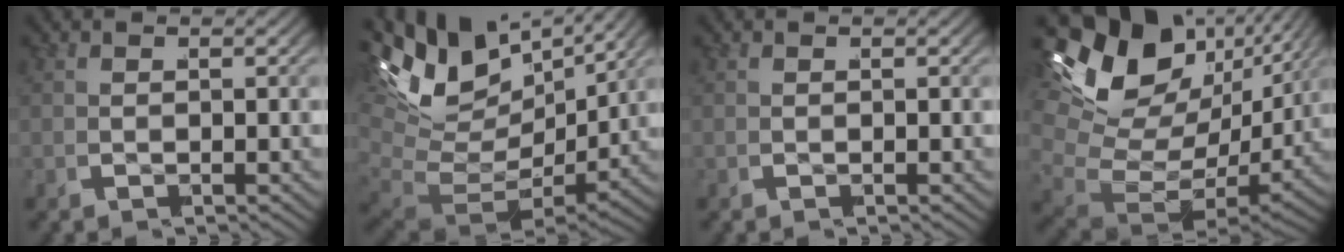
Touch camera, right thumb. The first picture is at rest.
{"total": 10.8, "force": [0.3, 7.5, 7.8], "torque": [-0.182, -0.056, 0.020]}
{"total": 0.0}
{"total": 13.7, "force": [0.3, 9.4, 9.9], "torque": [-0.203, -0.040, 0.013]}